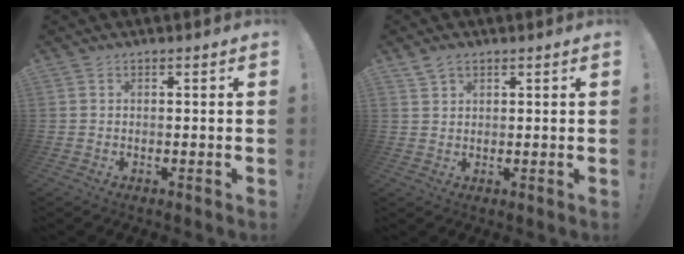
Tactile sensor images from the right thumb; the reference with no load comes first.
{"total": 2.9, "force": [2.1, 1.5, 1.1], "torque": [-0.011, -0.011, 0.039]}